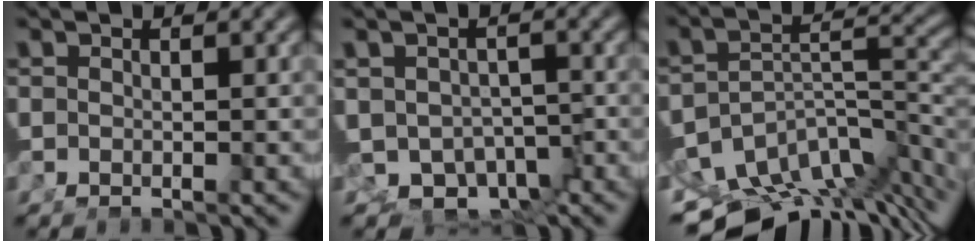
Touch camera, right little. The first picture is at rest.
{"total": 10.2, "force": [-3.6, 8.7, 4.0], "torque": [-0.085, -0.050, -0.048]}
{"total": 14.3, "force": [-8.1, 7.7, 8.9], "torque": [-0.120, -0.055, -0.108]}